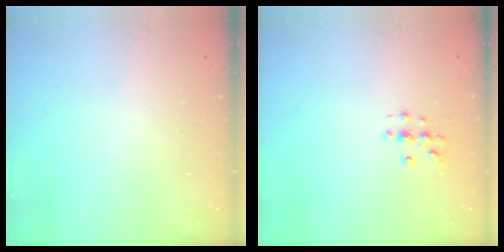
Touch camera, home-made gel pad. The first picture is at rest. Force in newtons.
{"total": 3.0, "press": 3.0, "slide": 0.3}